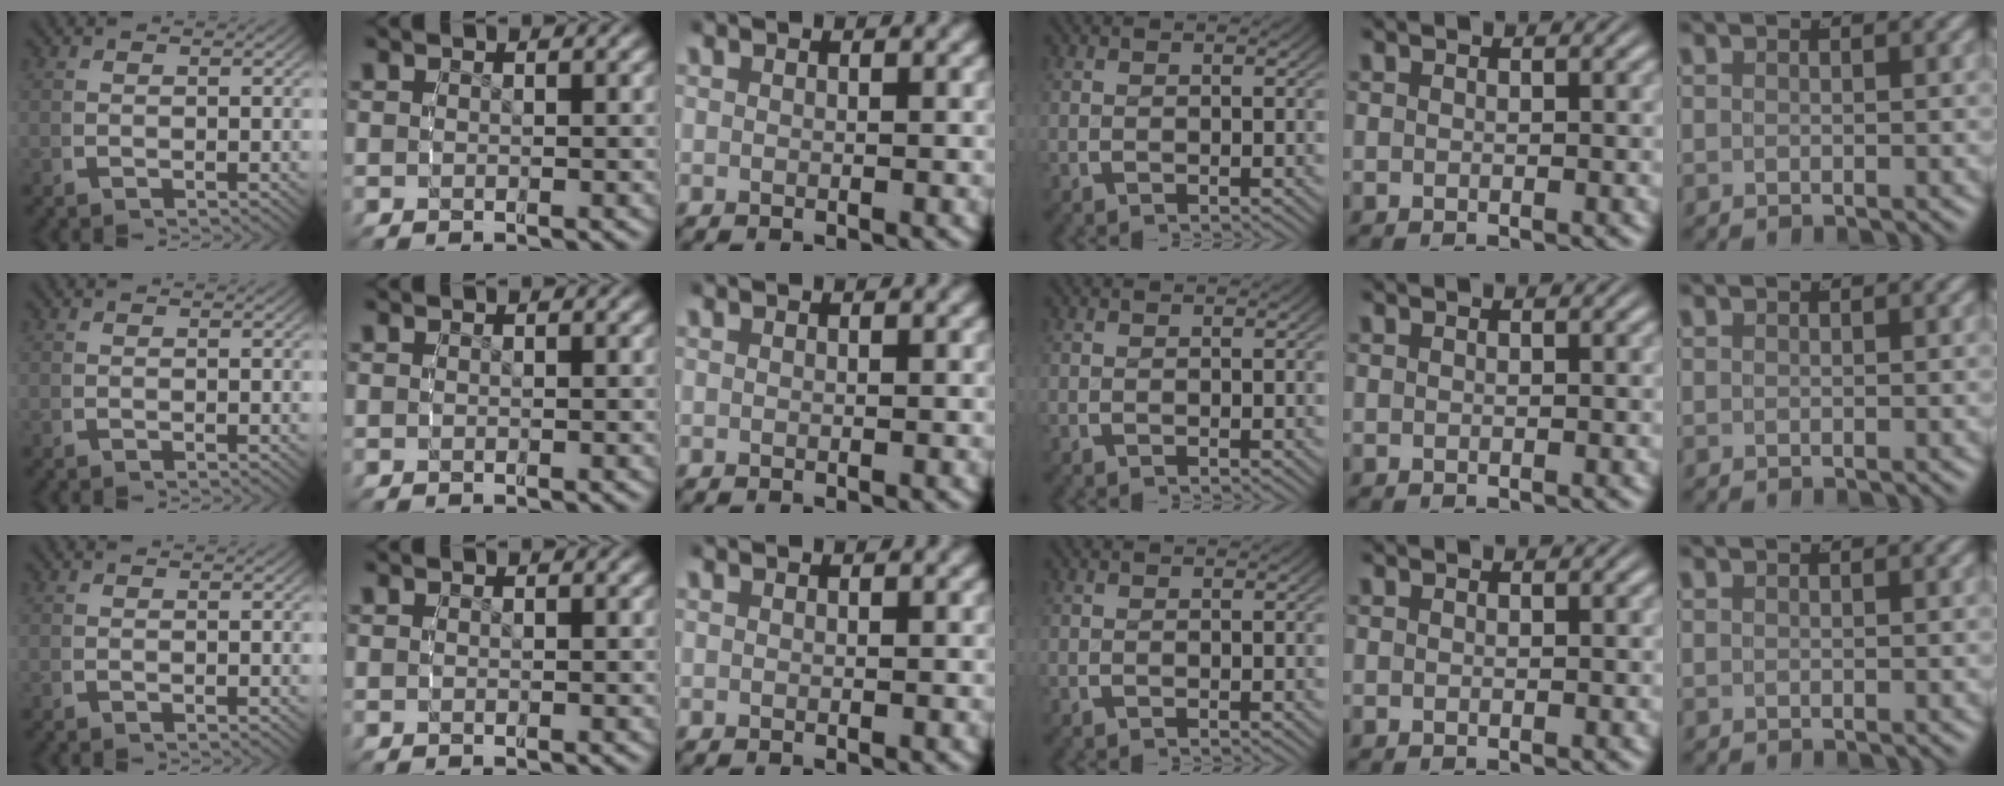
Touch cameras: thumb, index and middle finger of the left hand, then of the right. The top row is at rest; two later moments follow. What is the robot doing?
{"motion": "grasp_and_lifting", "object": "ethernet cable"}